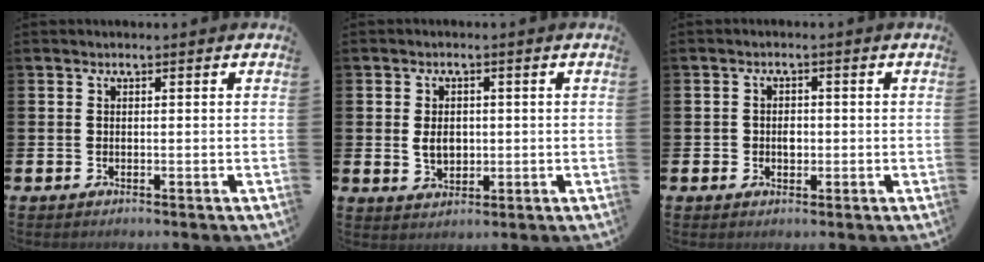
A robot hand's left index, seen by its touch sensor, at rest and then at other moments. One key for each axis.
{"total": 3.5, "fx": 0.2, "fy": 2.5, "fz": 2.4, "tx": -0.030, "ty": 0.001, "tz": -0.003}
{"total": 1.8, "fx": -0.2, "fy": 1.6, "fz": 1.0, "tx": 0.001, "ty": 0.000, "tz": -0.010}